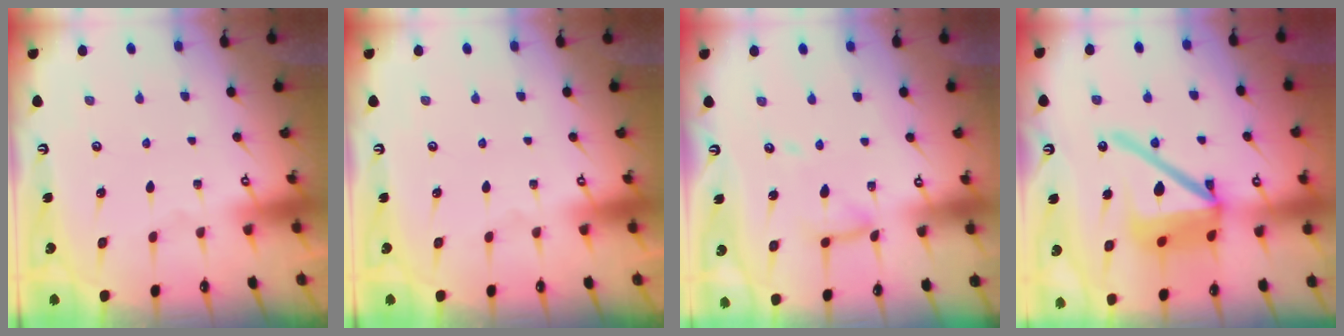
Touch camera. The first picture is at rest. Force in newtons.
{"total": 0.0}
{"total": 10.4, "press": 10.4, "slide": 0.9}
{"total": 18.5, "press": 18.3, "slide": 2.4}